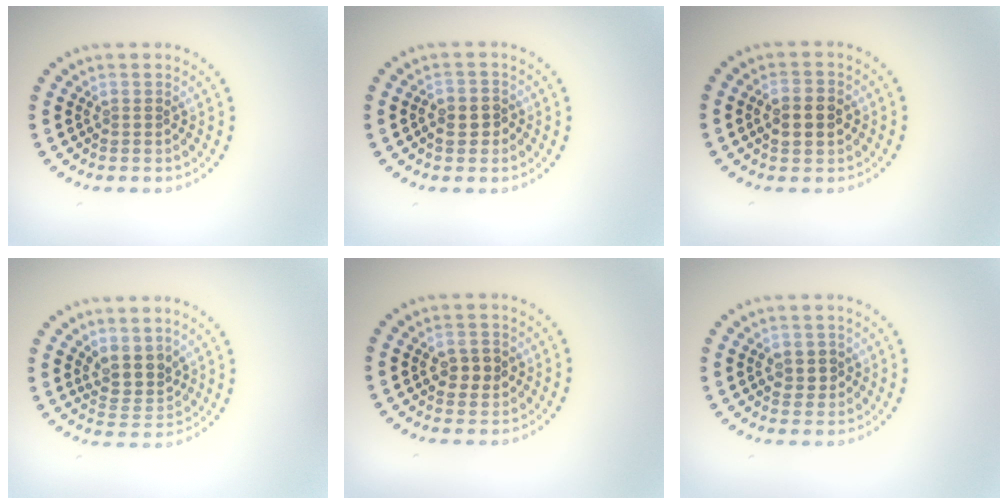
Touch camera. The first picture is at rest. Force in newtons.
{"total": 1.8, "press": 1.7, "slide": 0.5}
{"total": 3.9, "press": 3.9, "slide": 0.3}
{"total": 2.9, "press": 2.4, "slide": 1.6}
{"total": 2.5, "press": 2.5, "slide": 0.1}
{"total": 1.5, "press": 1.5, "slide": 0.2}